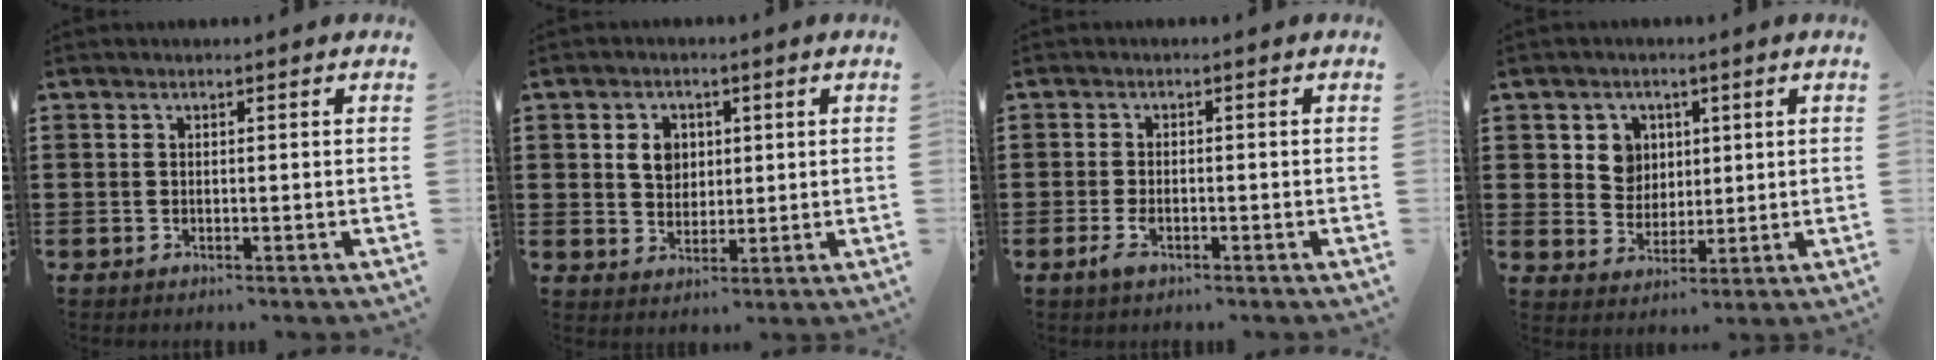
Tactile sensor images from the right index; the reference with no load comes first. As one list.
[{"total": 4.4, "force": [1.2, 3.7, 2.0], "torque": [-0.045, 0.012, 0.017]}, {"total": 2.4, "force": [-1.1, 0.9, 1.9], "torque": [-0.051, -0.010, -0.024]}, {"total": 5.1, "force": [1.7, 4.7, 1.0], "torque": [-0.037, 0.014, 0.030]}]